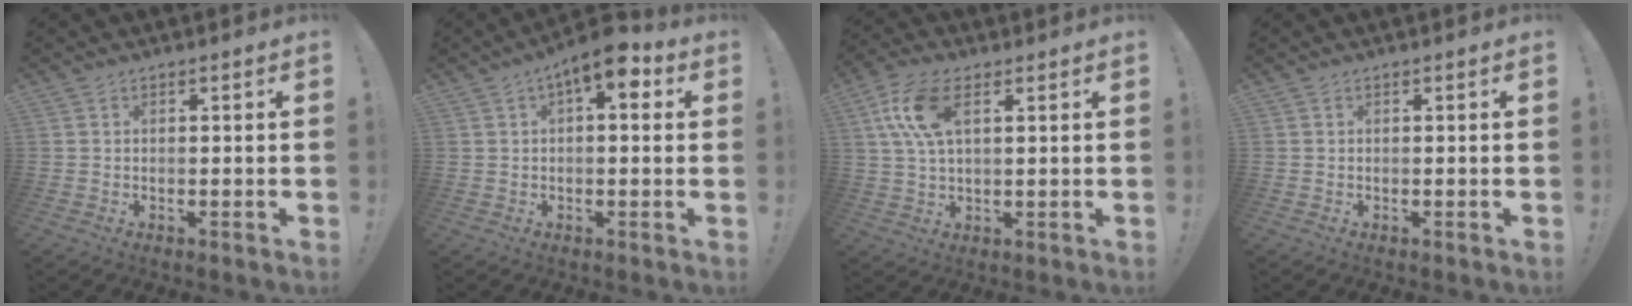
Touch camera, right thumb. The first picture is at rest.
{"total": 7.8, "force": [3.2, 2.7, 6.6], "torque": [-0.098, -0.014, 0.049]}
{"total": 11.2, "force": [3.7, 5.4, 9.1], "torque": [-0.186, -0.001, 0.070]}
{"total": 0.0}